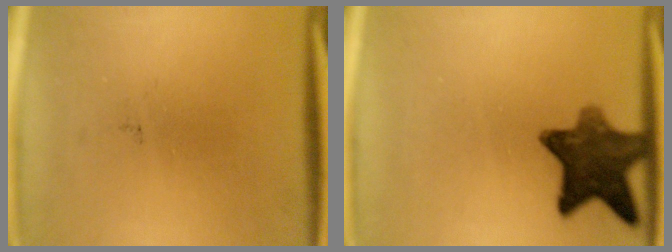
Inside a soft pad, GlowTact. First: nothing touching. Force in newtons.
{"total": 10.1}